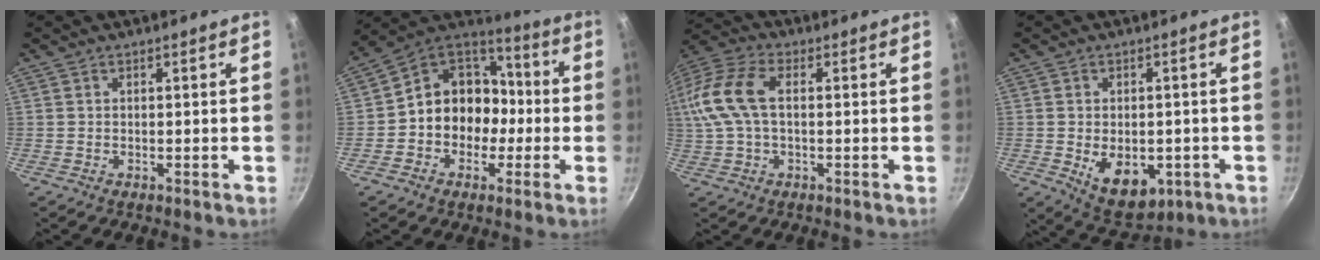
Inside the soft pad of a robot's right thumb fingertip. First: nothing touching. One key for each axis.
{"total": 14.2, "fx": -2.1, "fy": 12.0, "fz": 7.2, "tx": -0.063, "ty": 0.055, "tz": -0.048}
{"total": 17.1, "fx": 2.0, "fy": 10.5, "fz": 13.4, "tx": -0.301, "ty": 0.030, "tz": 0.022}
{"total": 10.4, "fx": -2.7, "fy": 6.6, "fz": 7.5, "tx": -0.080, "ty": -0.004, "tz": -0.018}